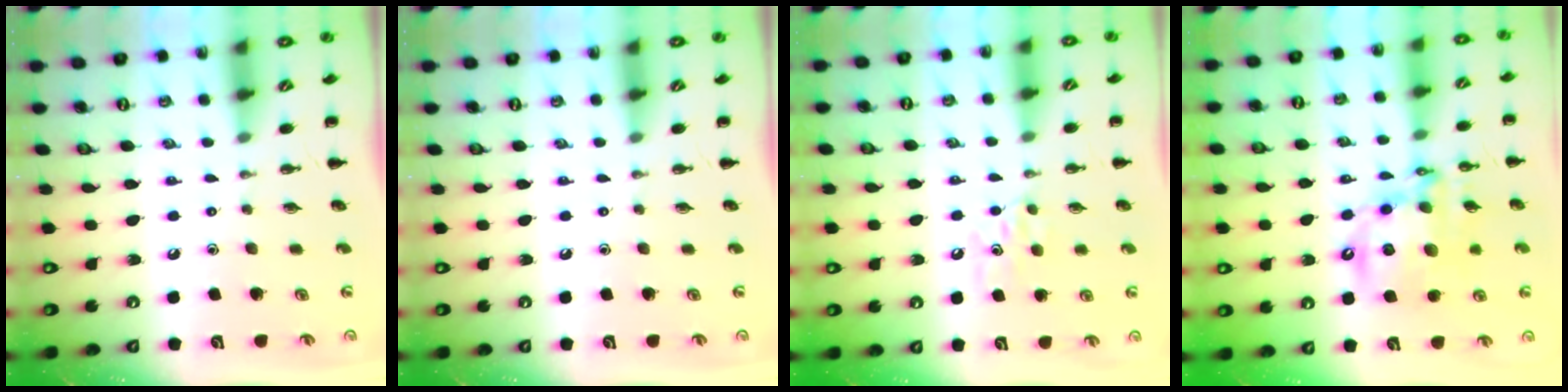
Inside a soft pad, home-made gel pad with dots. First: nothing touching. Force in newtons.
{"total": 0.0}
{"total": 6.0, "press": 5.8, "slide": 1.5}
{"total": 16.4, "press": 16.0, "slide": 3.5}